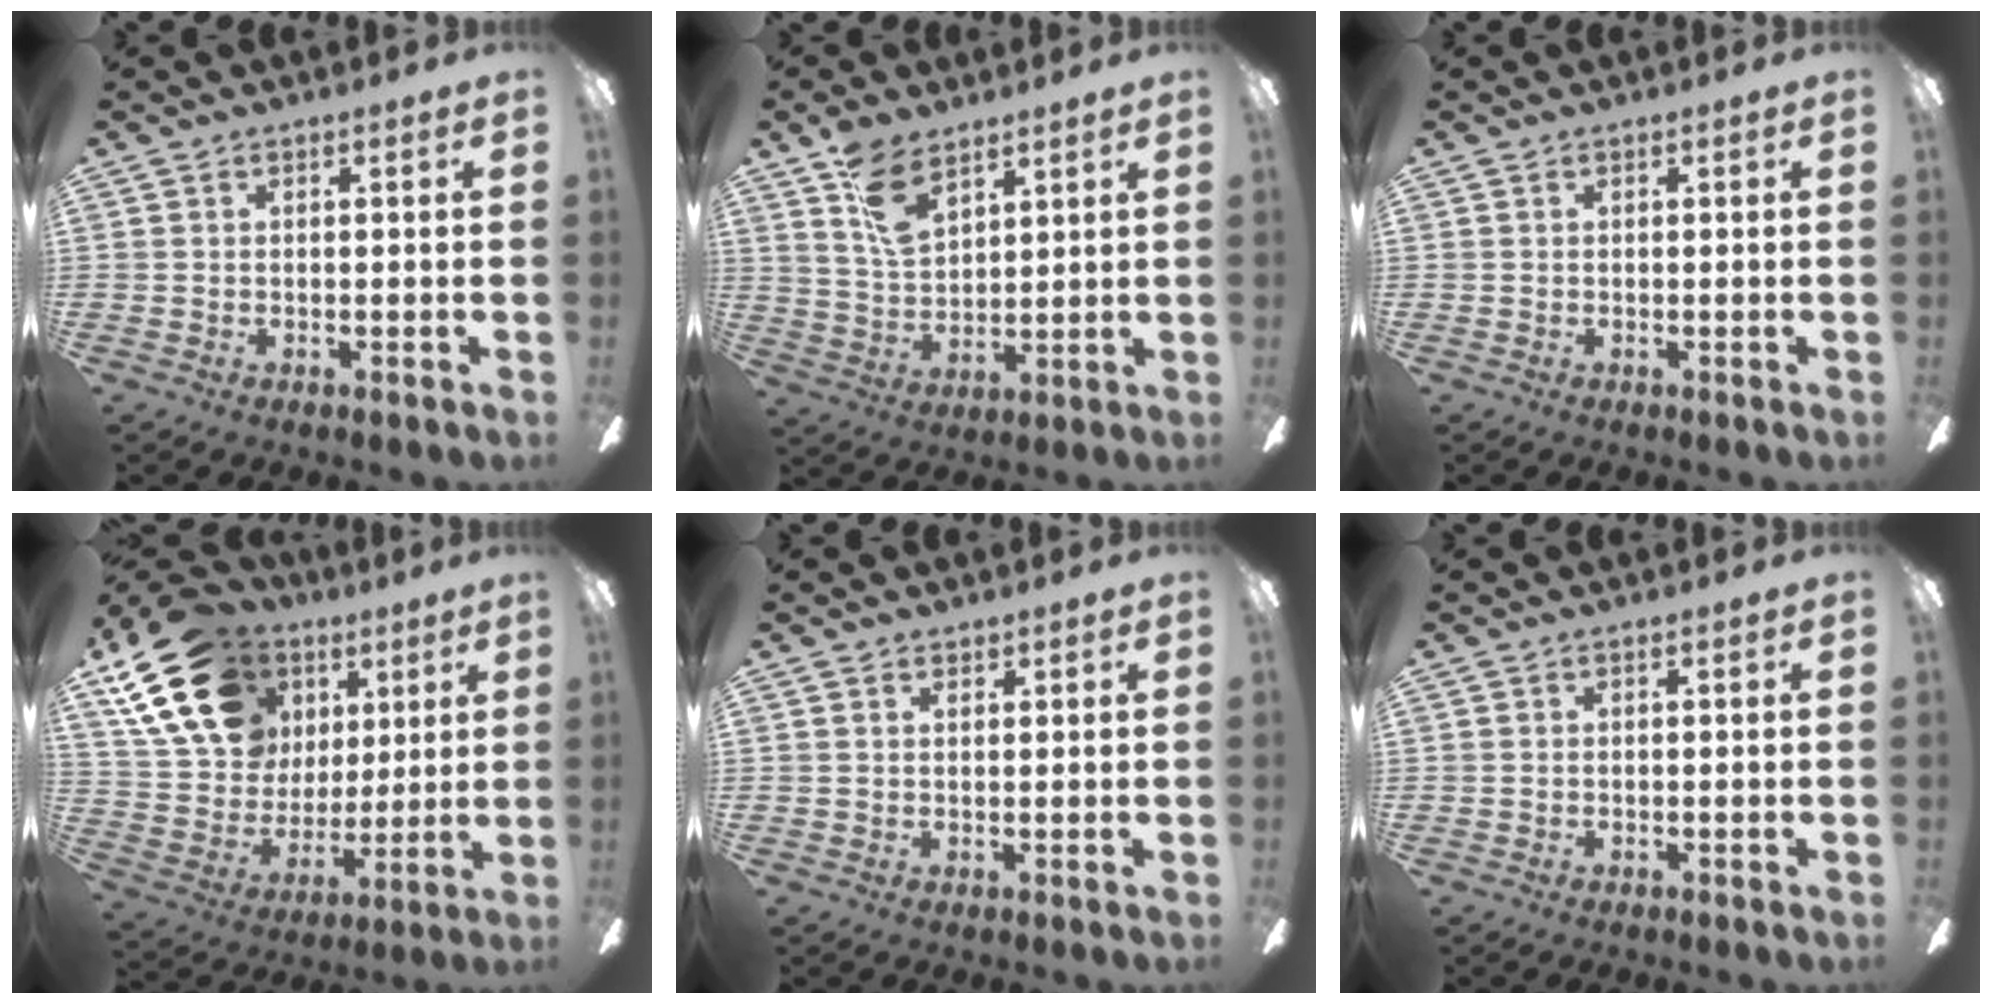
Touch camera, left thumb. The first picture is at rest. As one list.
[{"total": 9.9, "force": [6.7, 4.8, 5.3], "torque": [-0.098, -0.026, 0.125]}, {"total": 0.0}, {"total": 22.2, "force": [10.6, 15.9, 11.3], "torque": [-0.221, -0.029, 0.203]}, {"total": 1.2, "force": [1.0, 0.6, 0.3], "torque": [-0.007, 0.000, 0.019]}, {"total": 0.0}]